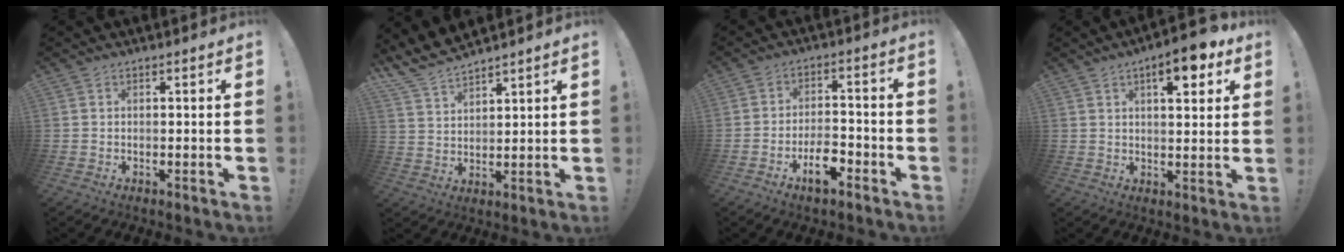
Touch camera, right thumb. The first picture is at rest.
{"total": 7.4, "force": [7.0, 1.5, 1.8], "torque": [-0.052, -0.049, 0.136]}
{"total": 9.1, "force": [-5.4, 4.2, 5.9], "torque": [-0.084, 0.034, -0.093]}
{"total": 10.1, "force": [5.4, 3.7, 7.7], "torque": [-0.089, -0.026, 0.084]}